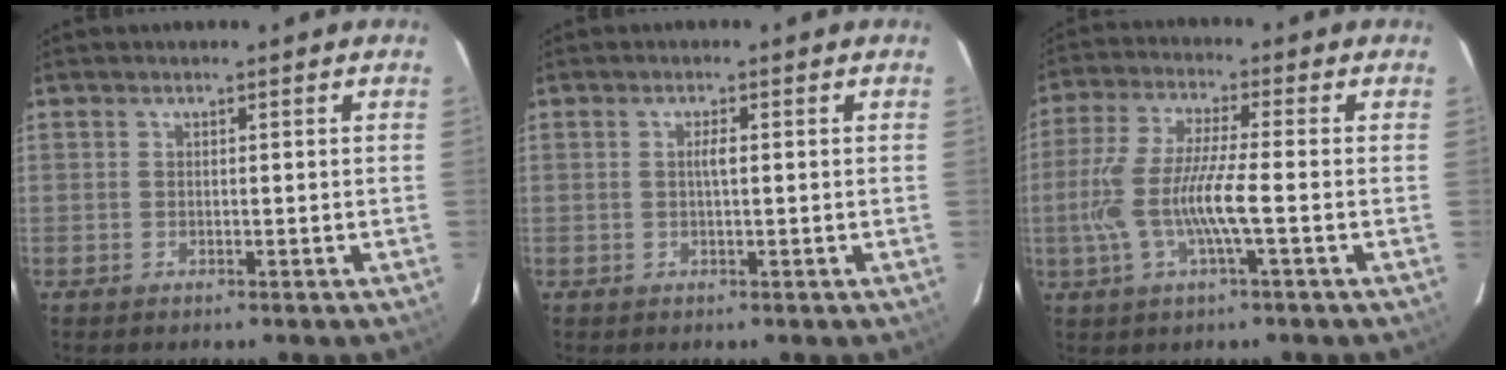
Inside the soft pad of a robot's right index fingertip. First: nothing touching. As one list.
[{"total": 1.5, "force": [0.1, 0.2, 1.4], "torque": [-0.027, 0.002, 0.000]}, {"total": 11.7, "force": [-2.6, 1.1, 11.3], "torque": [-0.234, -0.005, -0.047]}]